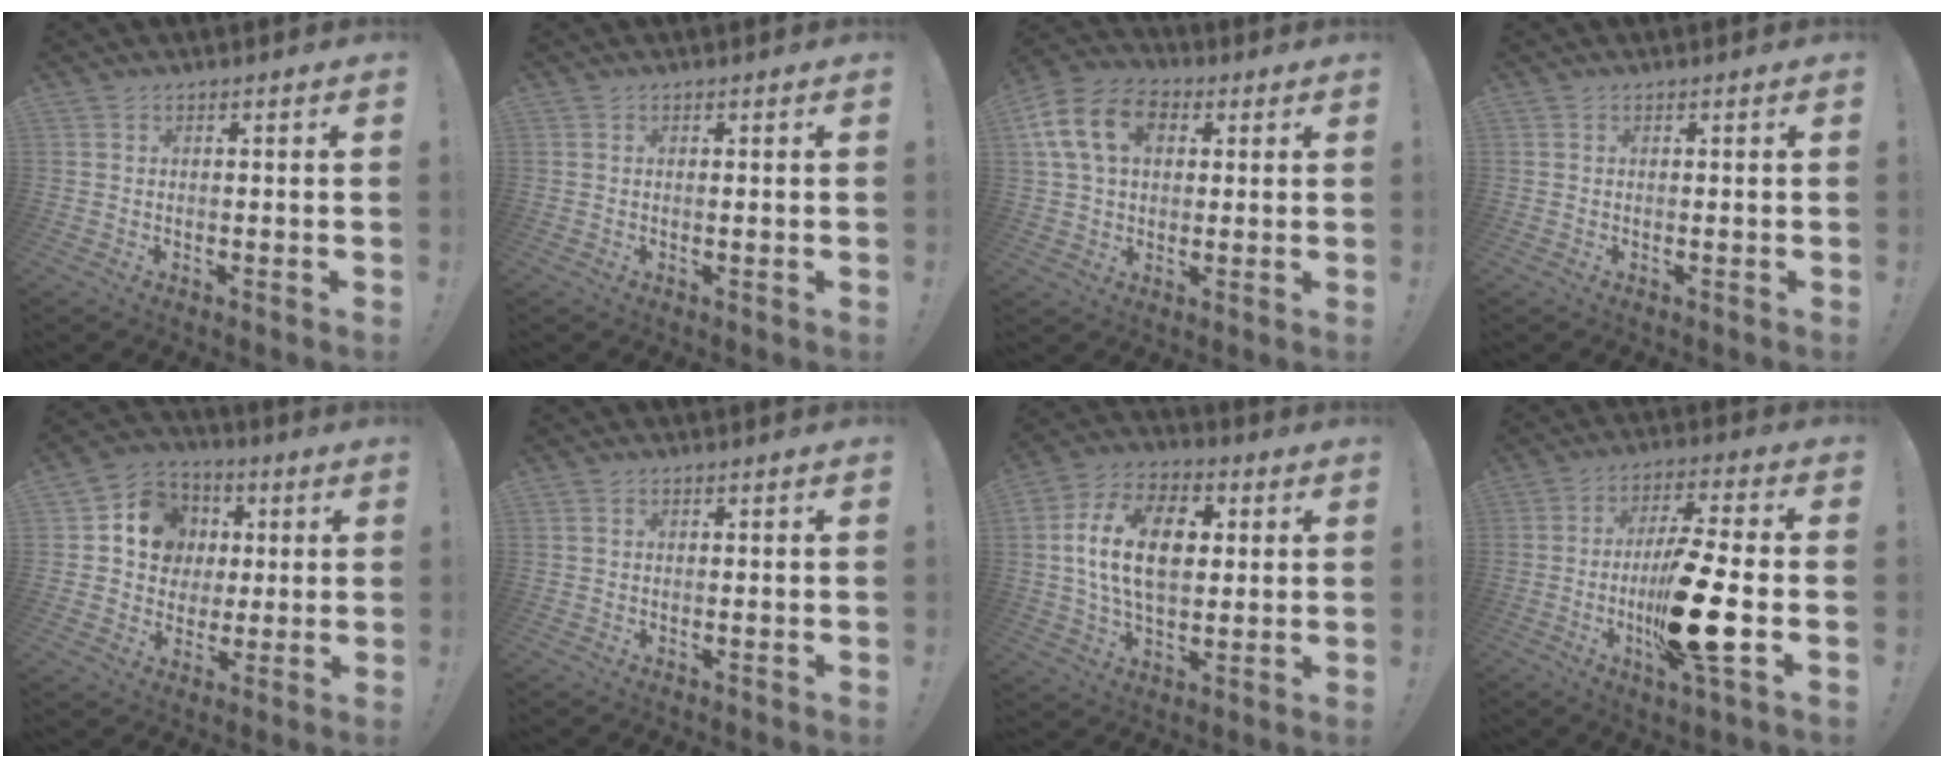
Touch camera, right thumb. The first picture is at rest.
{"total": 0.0}
{"total": 15.2, "force": [4.8, 11.1, 9.2], "torque": [-0.169, 0.004, 0.094]}
{"total": 0.0}
{"total": 13.0, "force": [2.7, 11.5, 5.3], "torque": [-0.065, -0.001, 0.059]}
{"total": 0.6, "force": [0.3, 0.4, -0.4], "torque": [0.007, 0.001, 0.006]}
{"total": 19.0, "force": [3.1, 12.4, 14.1], "torque": [-0.237, 0.007, 0.054]}
{"total": 19.5, "force": [-4.1, 4.5, 18.5], "torque": [-0.324, 0.002, -0.061]}